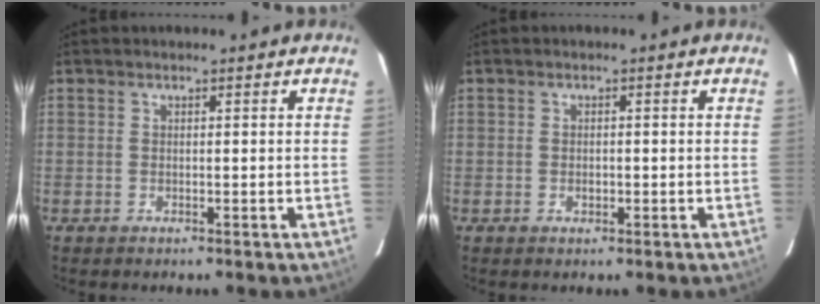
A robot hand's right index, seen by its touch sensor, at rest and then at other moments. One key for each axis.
{"total": 1.4, "fx": -0.4, "fy": 1.0, "fz": 1.0, "tx": -0.017, "ty": 0.003, "tz": -0.006}